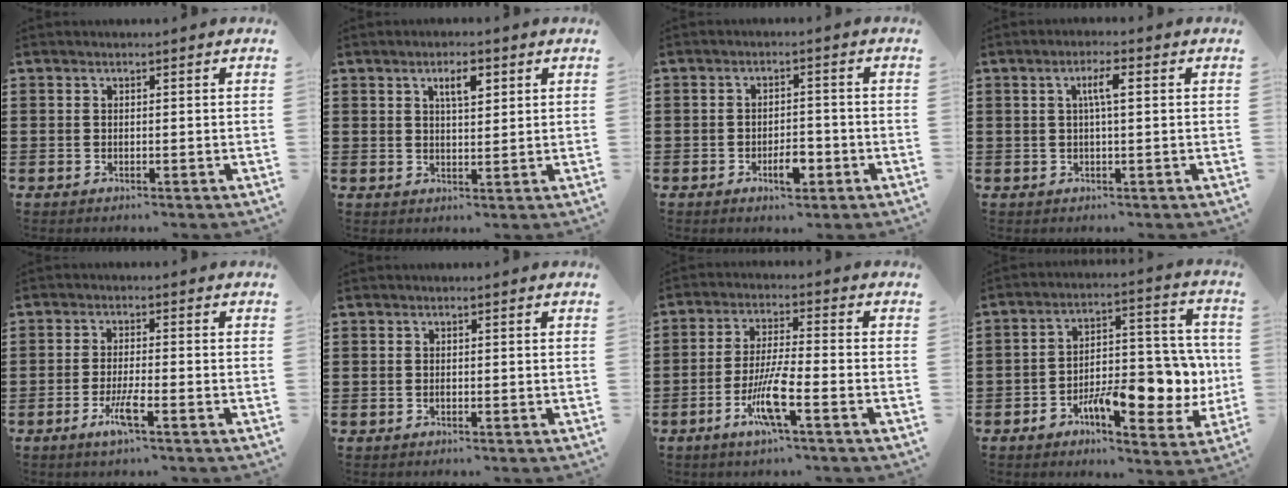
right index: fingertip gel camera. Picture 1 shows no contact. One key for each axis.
{"total": 3.5, "fx": 1.6, "fy": 1.2, "fz": 2.9, "tx": -0.046, "ty": 0.001, "tz": 0.023}
{"total": 4.4, "fx": -1.9, "fy": 1.9, "fz": 3.4, "tx": -0.057, "ty": 0.007, "tz": -0.034}
{"total": 3.4, "fx": 0.6, "fy": 0.6, "fz": 3.2, "tx": -0.063, "ty": 0.007, "tz": 0.007}
{"total": 3.9, "fx": -2.0, "fy": 0.2, "fz": 3.3, "tx": -0.074, "ty": -0.014, "tz": -0.040}
{"total": 0.0}
{"total": 7.9, "fx": -3.5, "fy": 0.9, "fz": 7.0, "tx": -0.144, "ty": -0.012, "tz": -0.069}
{"total": 11.5, "fx": -3.8, "fy": 5.2, "fz": 9.6, "tx": -0.136, "ty": 0.007, "tz": -0.063}